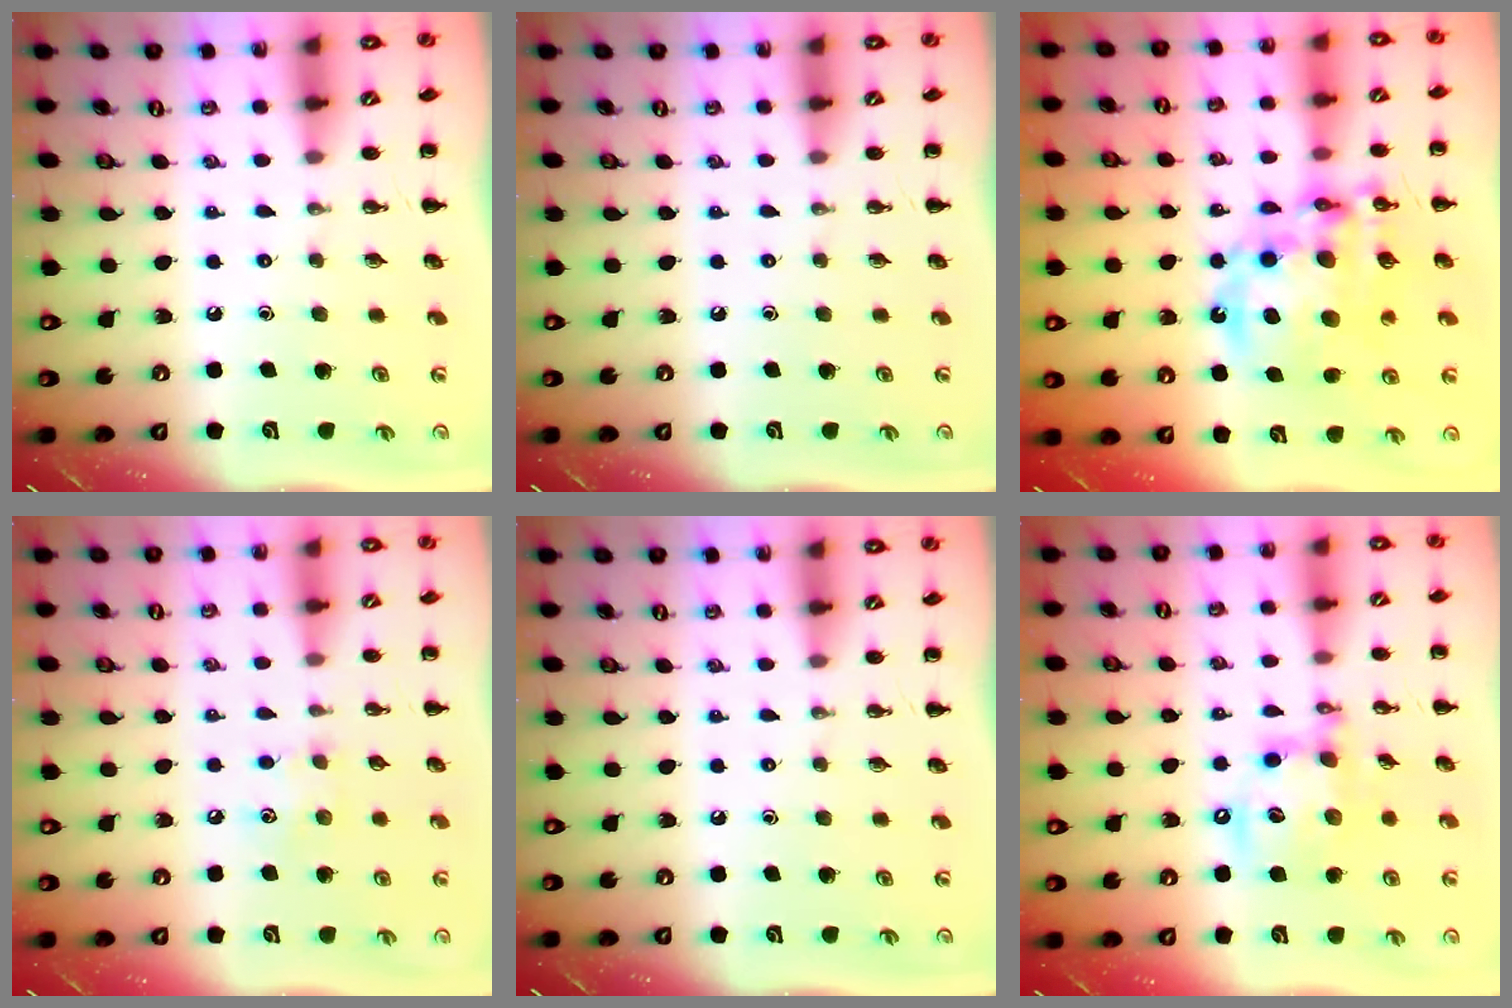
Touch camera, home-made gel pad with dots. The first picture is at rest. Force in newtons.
{"total": 0.0}
{"total": 19.7, "press": 19.1, "slide": 4.8}
{"total": 6.3, "press": 6.1, "slide": 1.5}
{"total": 0.0}
{"total": 15.4, "press": 15.1, "slide": 2.8}